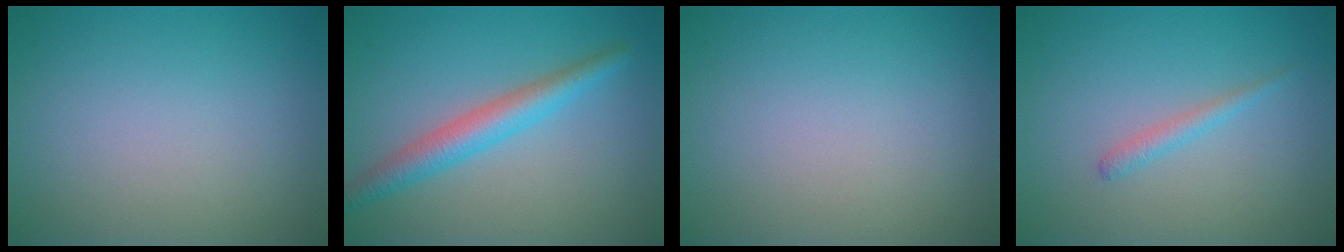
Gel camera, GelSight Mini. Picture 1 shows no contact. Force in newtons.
{"total": 3.6, "press": 3.6, "slide": 0.2}
{"total": 0.0}
{"total": 1.2, "press": 1.1, "slide": 0.1}